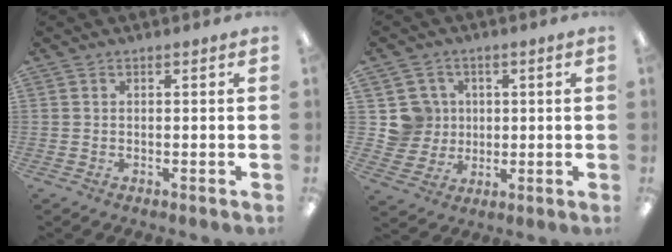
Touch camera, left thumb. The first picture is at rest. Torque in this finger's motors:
{"motor_torque": [-0.25, 0.24, -0.14, 0.12, -0.01]}